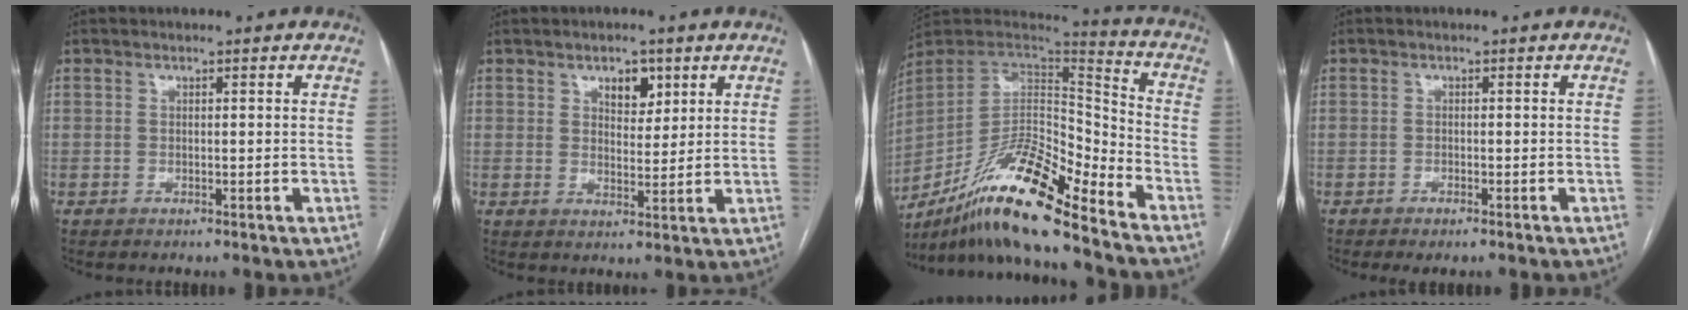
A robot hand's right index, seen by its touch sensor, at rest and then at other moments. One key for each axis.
{"total": 4.3, "fx": 2.3, "fy": 2.4, "fz": 2.7, "tx": -0.038, "ty": 0.003, "tz": 0.037}
{"total": 18.3, "fx": -13.9, "fy": 1.6, "fz": 11.8, "tx": -0.228, "ty": 0.003, "tz": -0.255}
{"total": 1.7, "fx": -1.3, "fy": 0.5, "fz": 1.0, "tx": -0.014, "ty": -0.002, "tz": -0.015}